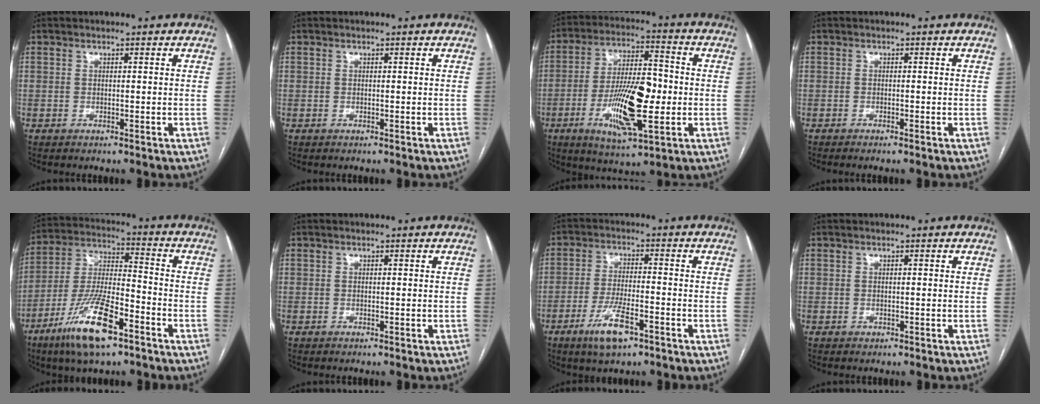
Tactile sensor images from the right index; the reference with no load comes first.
{"total": 0.0}
{"total": 14.5, "force": [-3.0, 3.9, 13.7], "torque": [-0.253, 0.002, -0.049]}
{"total": 0.9, "force": [-0.7, -0.2, 0.6], "torque": [-0.010, 0.001, -0.013]}
{"total": 14.6, "force": [-8.5, 3.1, 11.5], "torque": [-0.233, -0.018, -0.154]}
{"total": 0.0}
{"total": 7.6, "force": [-4.3, 1.7, 5.9], "torque": [-0.117, -0.009, -0.074]}
{"total": 0.0}